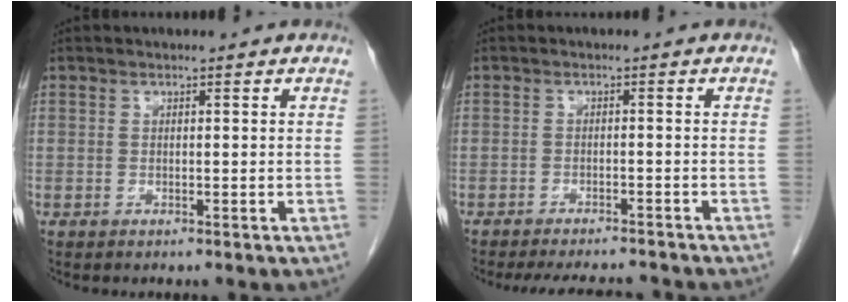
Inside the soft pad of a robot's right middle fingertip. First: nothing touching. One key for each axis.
{"total": 8.5, "fx": -8.0, "fy": 1.6, "fz": 2.6, "tx": -0.041, "ty": -0.005, "tz": -0.104}